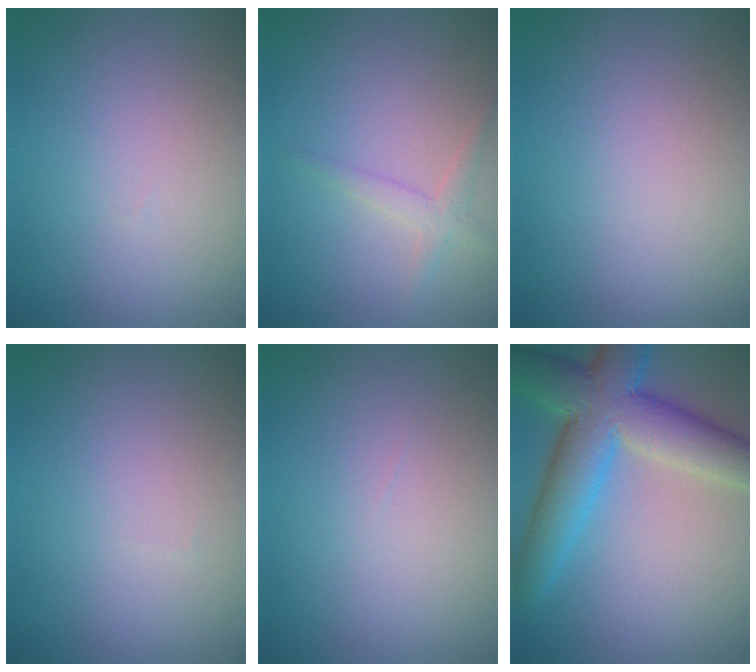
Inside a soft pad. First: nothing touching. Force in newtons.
{"total": 1.7, "press": 1.6, "slide": 0.1}
{"total": 0.0}
{"total": 0.0}
{"total": 0.0}
{"total": 9.4, "press": 9.4, "slide": 0.3}